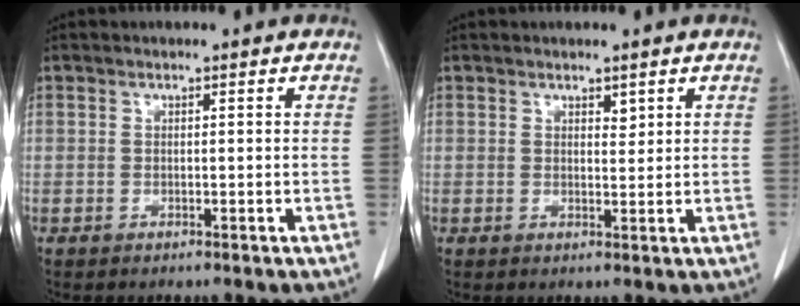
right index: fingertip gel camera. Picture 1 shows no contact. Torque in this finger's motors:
{"motor_torque": [-0.20, 0.18, -0.01, -0.01]}